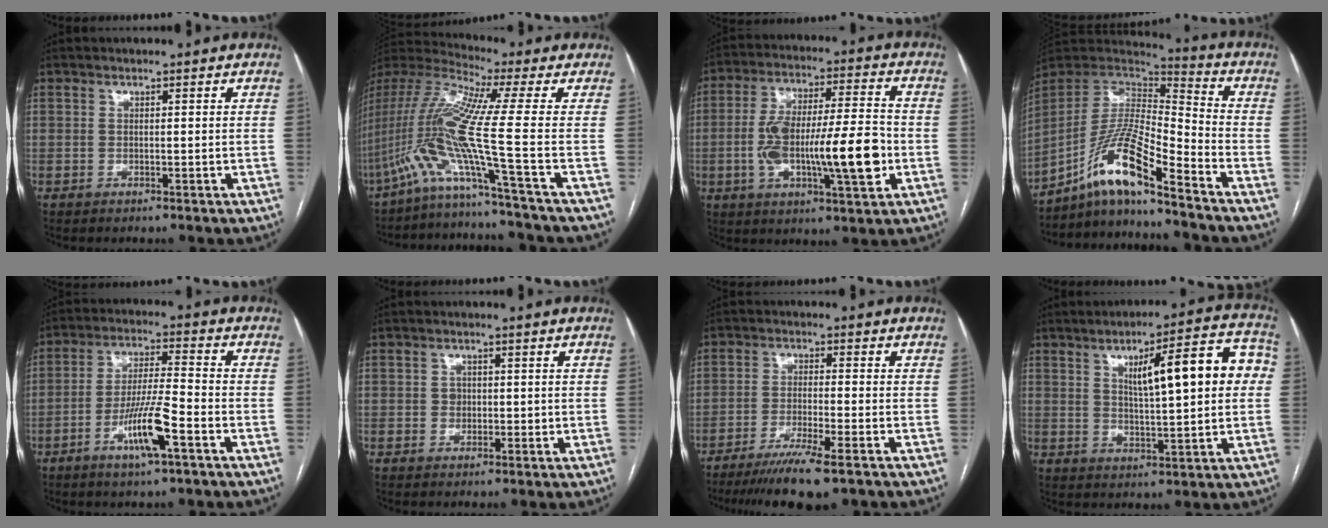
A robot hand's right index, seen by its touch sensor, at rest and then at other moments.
{"total": 16.8, "force": [-7.9, -3.5, 14.4], "torque": [-0.302, 0.007, -0.152]}
{"total": 16.7, "force": [-3.3, 3.2, 16.1], "torque": [-0.287, 0.013, -0.048]}
{"total": 13.5, "force": [-9.8, 0.9, 9.3], "torque": [-0.177, 0.013, -0.179]}
{"total": 9.5, "force": [-4.3, 0.6, 8.4], "torque": [-0.160, -0.003, -0.078]}
{"total": 1.8, "force": [0.2, 1.7, 0.6], "torque": [-0.006, 0.005, 0.006]}
{"total": 9.2, "force": [-6.4, -0.2, 6.5], "torque": [-0.105, -0.024, -0.105]}
{"total": 14.4, "force": [3.0, 2.7, 13.8], "torque": [-0.188, 0.033, 0.043]}